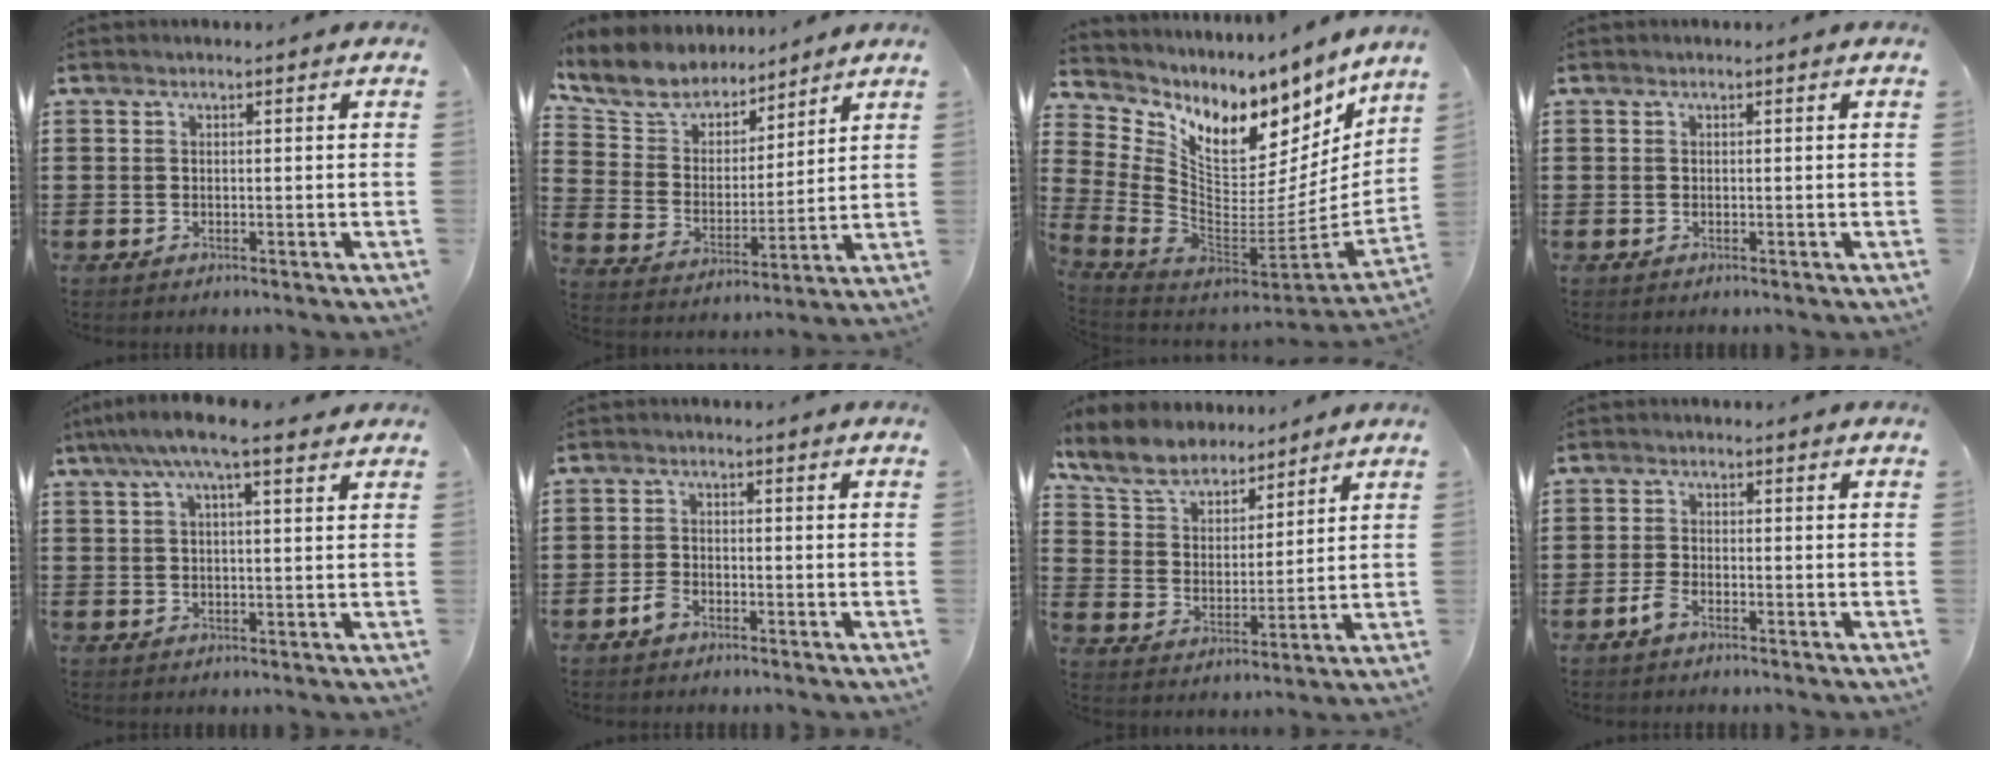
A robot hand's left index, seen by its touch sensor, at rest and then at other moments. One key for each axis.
{"total": 7.2, "fx": 6.5, "fy": 2.9, "fz": 0.8, "tx": -0.060, "ty": -0.040, "tz": 0.116}
{"total": 8.3, "fx": 6.1, "fy": 3.9, "fz": 4.0, "tx": -0.101, "ty": -0.080, "tz": 0.104}
{"total": 0.0}
{"total": 6.3, "fx": 4.3, "fy": 1.0, "fz": 4.4, "tx": -0.097, "ty": 0.002, "tz": 0.076}
{"total": 2.3, "fx": -1.6, "fy": 1.2, "fz": 1.1, "tx": -0.029, "ty": 0.003, "tz": -0.034}
{"total": 7.2, "fx": 6.4, "fy": 2.6, "fz": 2.3, "tx": -0.078, "ty": -0.025, "tz": 0.114}
{"total": 2.2, "fx": -1.5, "fy": 0.7, "fz": 1.5, "tx": -0.042, "ty": -0.001, "tz": -0.033}